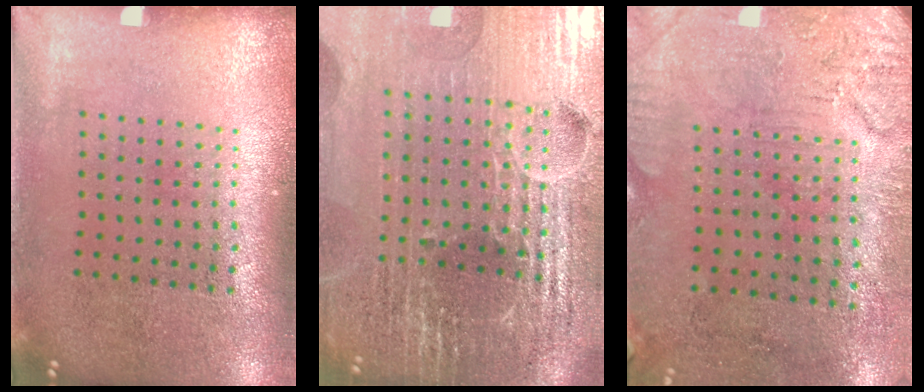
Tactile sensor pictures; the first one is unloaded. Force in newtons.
{"total": 6.5, "press": 5.7, "slide": 3.1}
{"total": 3.2, "press": 2.6, "slide": 1.9}